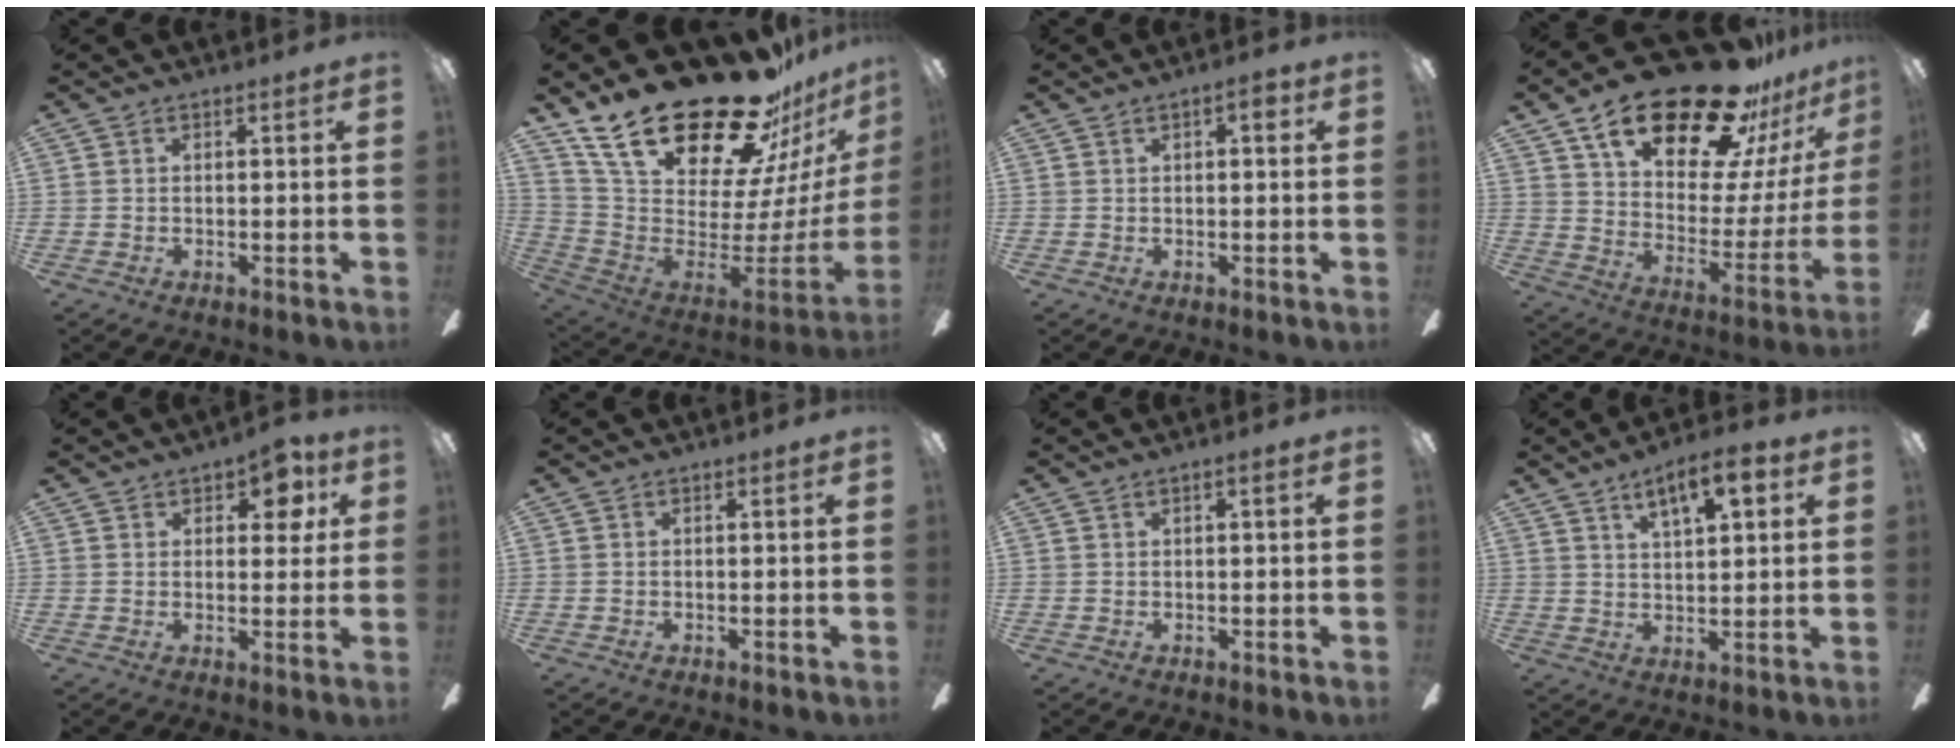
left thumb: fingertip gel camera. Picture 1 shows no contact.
{"total": 31.8, "force": [22.6, 12.3, 18.7], "torque": [-0.311, -0.160, 0.429]}
{"total": 2.3, "force": [1.1, 0.6, 1.9], "torque": [-0.023, -0.002, 0.014]}
{"total": 29.0, "force": [19.5, 12.0, 17.8], "torque": [-0.280, -0.115, 0.341]}
{"total": 6.2, "force": [3.3, 3.4, 3.9], "torque": [-0.036, -0.006, 0.052]}
{"total": 0.0}
{"total": 1.1, "force": [0.4, 0.1, 1.0], "torque": [-0.019, 0.001, 0.006]}
{"total": 8.6, "force": [5.3, 2.9, 6.2], "torque": [-0.088, -0.021, 0.085]}